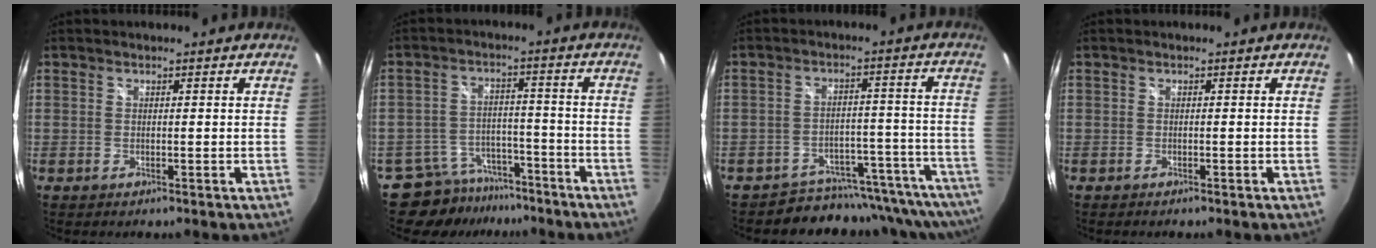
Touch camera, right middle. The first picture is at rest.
{"total": 10.0, "force": [-8.4, 5.1, 1.6], "torque": [-0.044, 0.020, -0.118]}
{"total": 13.6, "force": [-13.1, 3.3, 0.8], "torque": [0.000, 0.031, -0.174]}
{"total": 0.7, "force": [-0.6, 0.2, 0.3], "torque": [-0.006, -0.004, -0.012]}